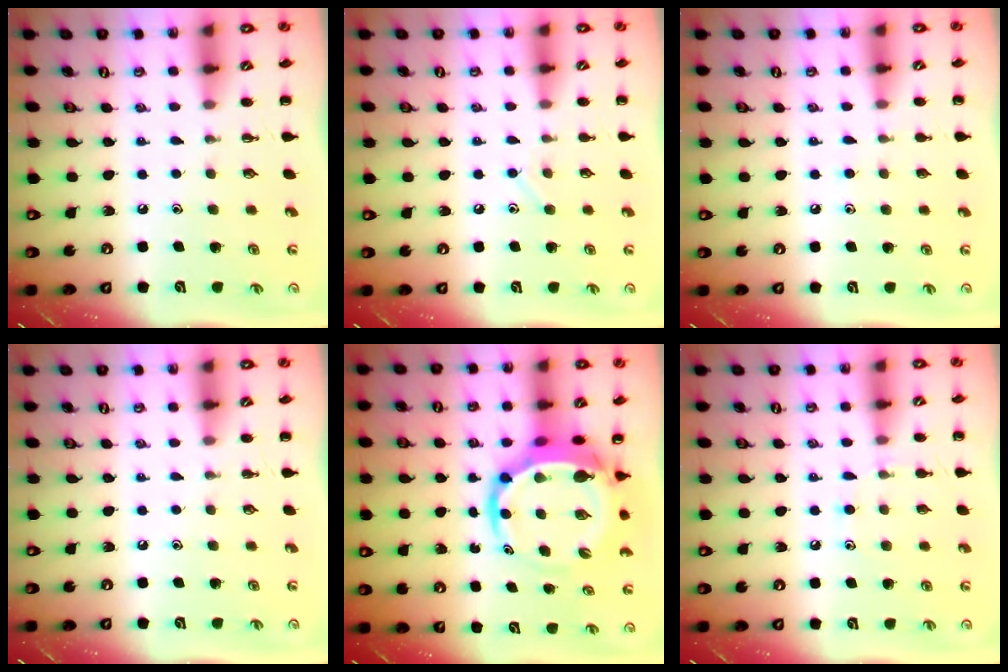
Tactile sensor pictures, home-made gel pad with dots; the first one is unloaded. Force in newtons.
{"total": 6.0, "press": 5.9, "slide": 1.3}
{"total": 3.8, "press": 3.5, "slide": 1.4}
{"total": 0.0}
{"total": 9.1, "press": 8.7, "slide": 2.5}
{"total": 7.1, "press": 6.8, "slide": 2.0}